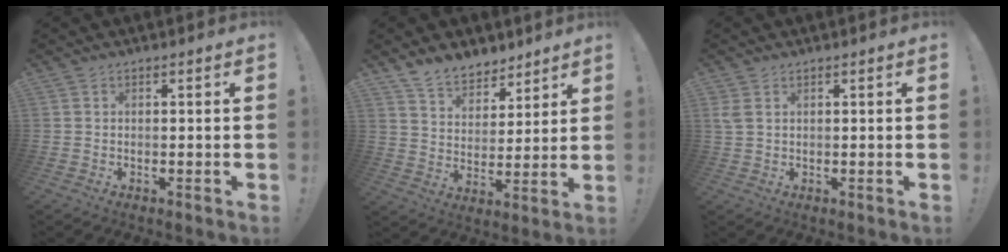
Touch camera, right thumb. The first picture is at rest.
{"total": 10.1, "force": [8.4, 5.1, 2.2], "torque": [-0.044, -0.062, 0.165]}
{"total": 2.4, "force": [1.1, 1.3, 1.7], "torque": [-0.033, 0.003, 0.021]}